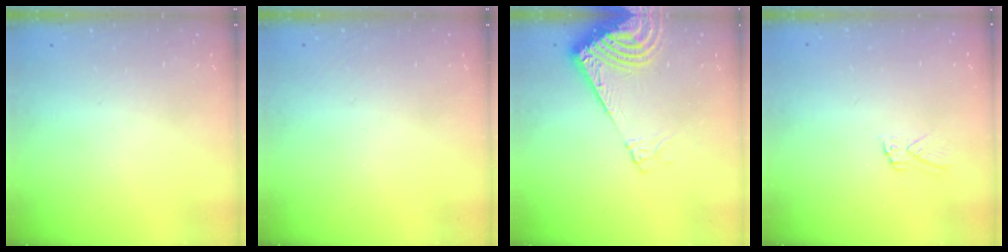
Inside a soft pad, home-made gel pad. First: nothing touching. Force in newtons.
{"total": 0.0}
{"total": 14.2, "press": 14.1, "slide": 2.0}
{"total": 6.1, "press": 6.0, "slide": 0.5}